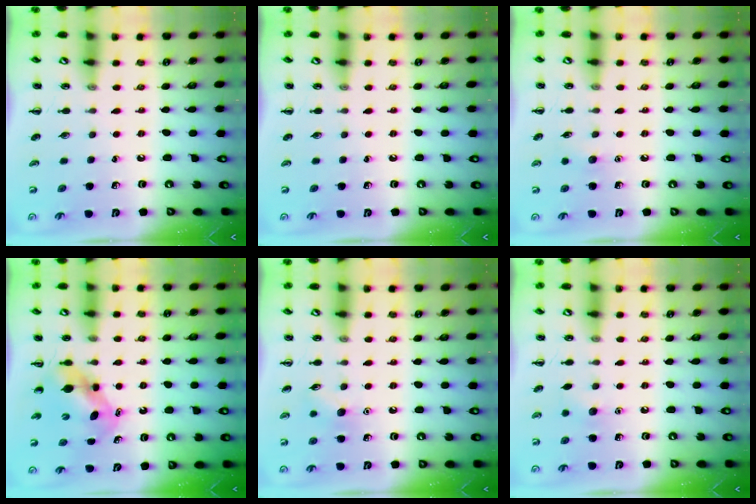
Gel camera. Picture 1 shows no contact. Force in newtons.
{"total": 0.0}
{"total": 4.8, "press": 4.6, "slide": 1.2}
{"total": 5.4, "press": 5.4, "slide": 0.5}
{"total": 7.6, "press": 7.4, "slide": 1.9}
{"total": 5.5, "press": 5.4, "slide": 1.2}